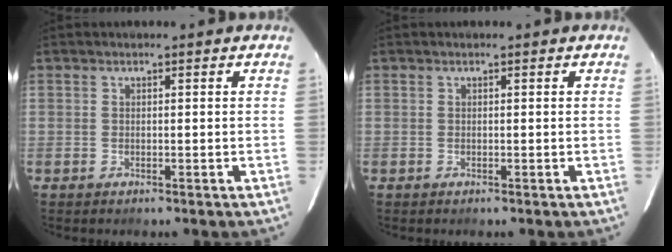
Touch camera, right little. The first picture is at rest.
{"total": 0.0}